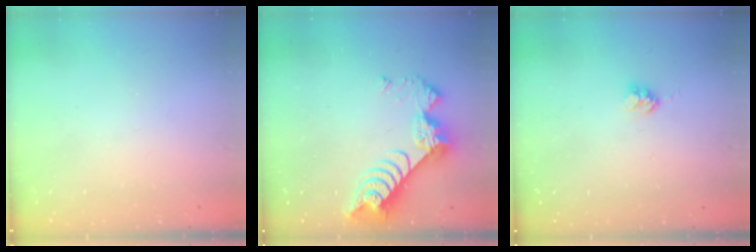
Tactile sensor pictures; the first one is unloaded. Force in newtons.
{"total": 9.3, "press": 9.3, "slide": 0.8}
{"total": 3.9, "press": 3.9, "slide": 0.4}